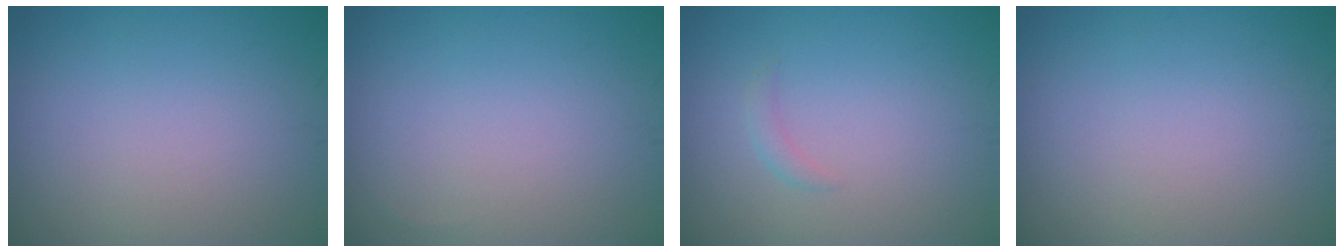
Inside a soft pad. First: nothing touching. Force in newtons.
{"total": 0.0}
{"total": 0.8, "press": 0.8, "slide": 0.0}
{"total": 0.0}